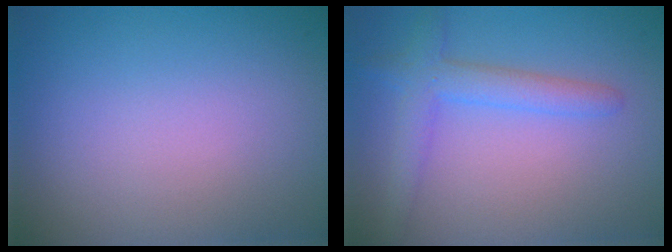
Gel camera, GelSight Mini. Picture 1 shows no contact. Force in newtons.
{"total": 3.2, "press": 3.2, "slide": 0.1}